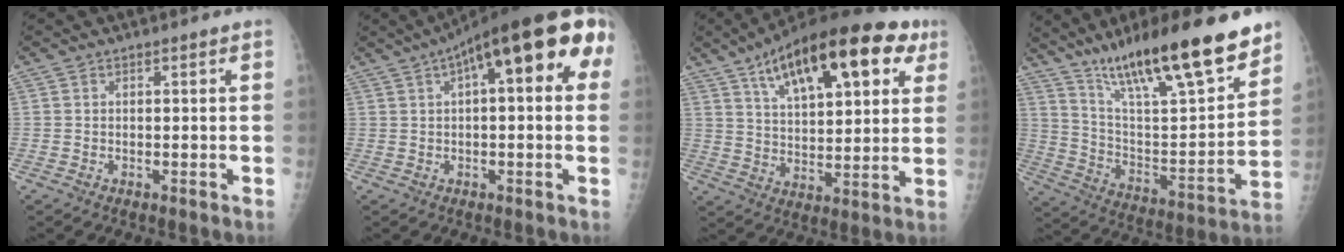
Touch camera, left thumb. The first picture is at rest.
{"total": 19.6, "force": [6.5, 6.6, 17.3], "torque": [-0.249, 0.037, 0.086]}
{"total": 24.2, "force": [11.8, 9.9, 18.7], "torque": [-0.258, -0.008, 0.181]}
{"total": 26.4, "force": [18.3, 5.3, 18.3], "torque": [-0.272, -0.066, 0.310]}